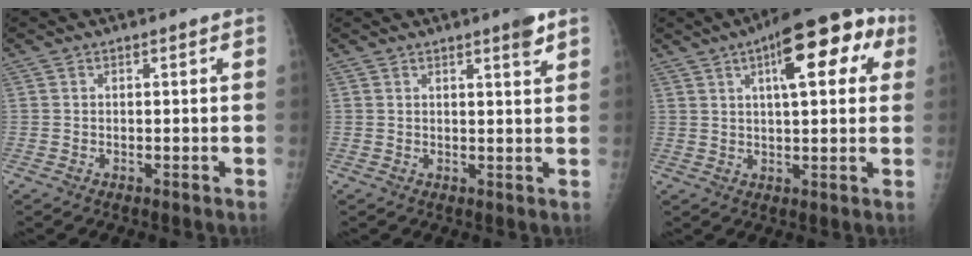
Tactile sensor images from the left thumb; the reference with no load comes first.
{"total": 3.2, "force": [2.2, 0.3, 2.4], "torque": [-0.030, -0.014, 0.029]}
{"total": 14.8, "force": [5.6, 5.8, 12.5], "torque": [-0.141, 0.017, 0.071]}